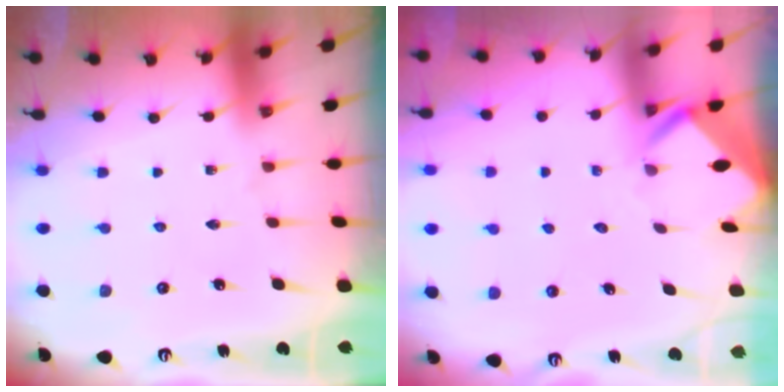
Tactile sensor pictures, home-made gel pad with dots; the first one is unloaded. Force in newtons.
{"total": 2.4, "press": 2.4, "slide": 0.1}